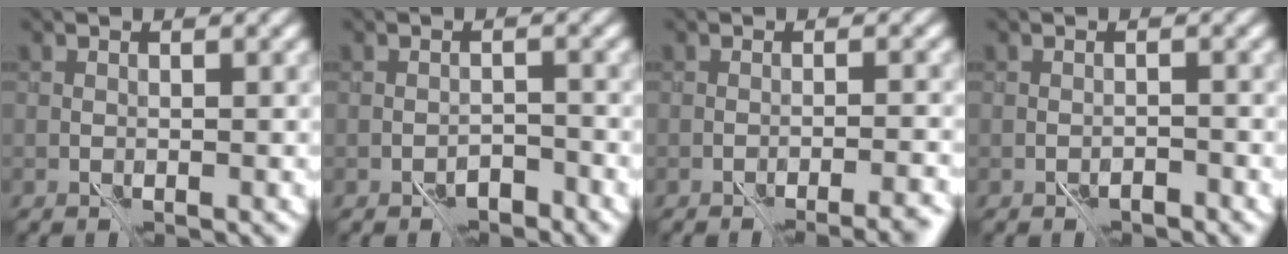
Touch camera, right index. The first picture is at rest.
{"total": 2.2, "force": [-1.8, 0.9, 1.0], "torque": [-0.008, 0.000, -0.030]}
{"total": 3.6, "force": [-3.1, 0.3, 1.7], "torque": [-0.028, 0.005, -0.038]}
{"total": 1.4, "force": [-1.2, 0.5, 0.5], "torque": [-0.005, -0.002, -0.021]}